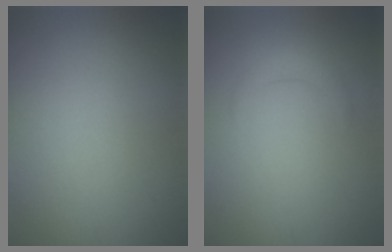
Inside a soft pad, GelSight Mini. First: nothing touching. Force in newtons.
{"total": 1.4, "press": 1.4, "slide": 0.0}